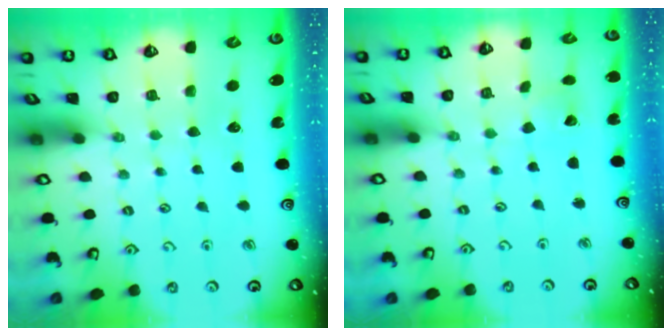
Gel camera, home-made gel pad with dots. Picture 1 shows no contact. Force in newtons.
{"total": 2.9, "press": 2.9, "slide": 0.3}